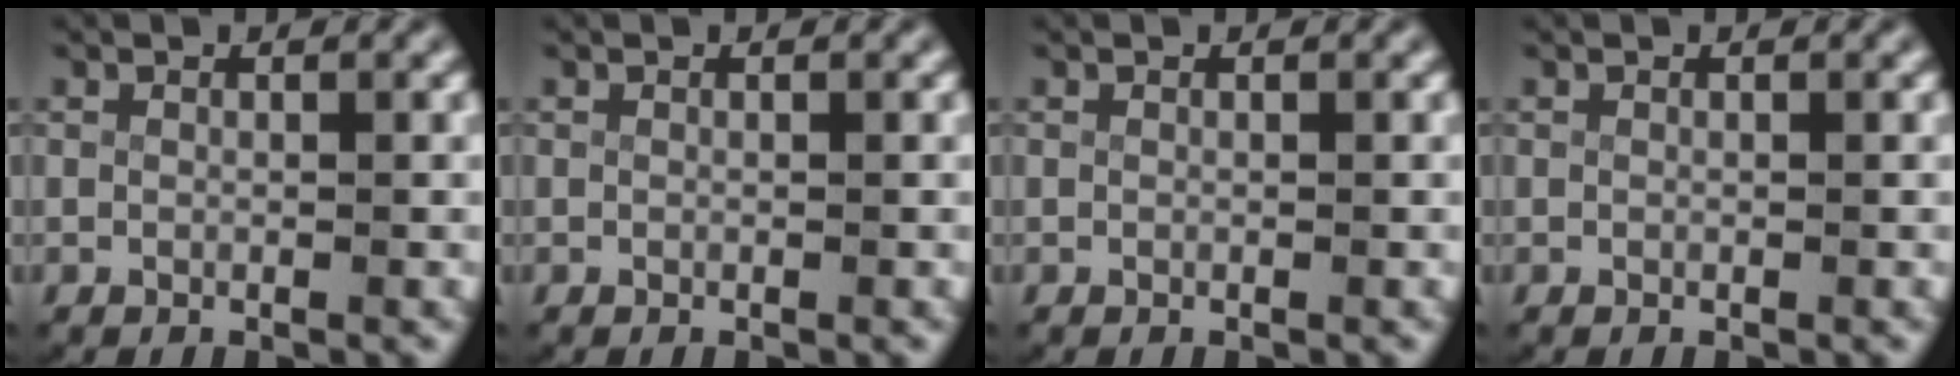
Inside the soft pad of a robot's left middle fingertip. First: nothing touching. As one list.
[{"total": 0.0}, {"total": 0.0}, {"total": 0.0}]